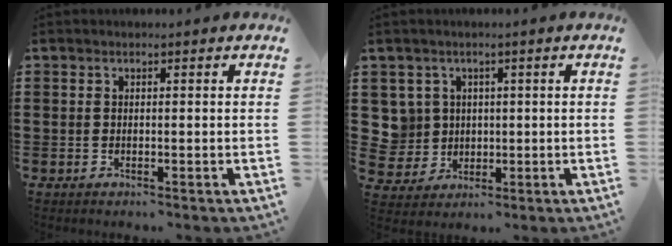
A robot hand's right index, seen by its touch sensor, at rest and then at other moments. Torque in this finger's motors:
{"motor_torque": [1.09, 1.04, 0.03, -0.02]}